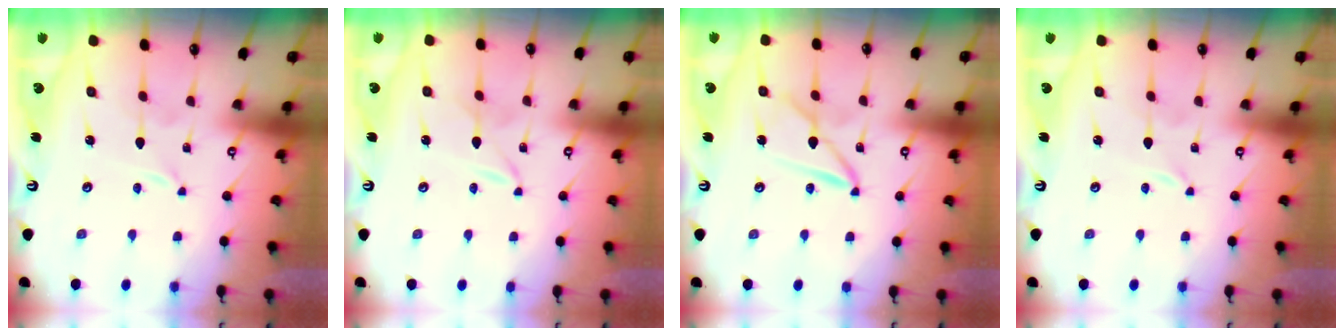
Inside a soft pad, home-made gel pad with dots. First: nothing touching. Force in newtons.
{"total": 1.7, "press": 1.7, "slide": 0.0}
{"total": 5.8, "press": 5.8, "slide": 0.4}
{"total": 0.0}